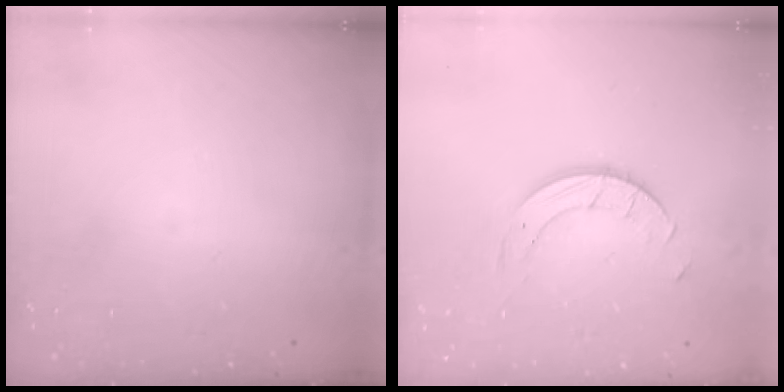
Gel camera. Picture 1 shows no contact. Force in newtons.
{"total": 5.1, "press": 5.1, "slide": 0.3}